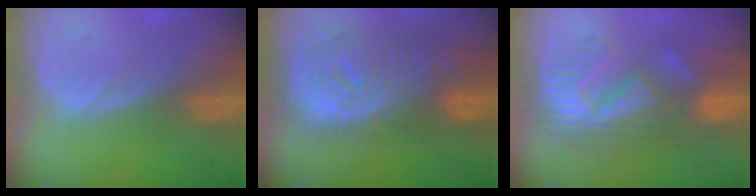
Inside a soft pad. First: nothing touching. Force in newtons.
{"total": 12.0, "press": 10.4, "slide": 6.0}
{"total": 9.2, "press": 8.9, "slide": 2.3}